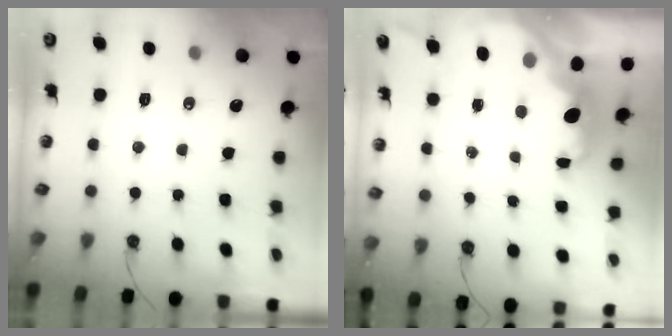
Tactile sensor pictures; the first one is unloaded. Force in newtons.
{"total": 2.5, "press": 2.4, "slide": 0.7}